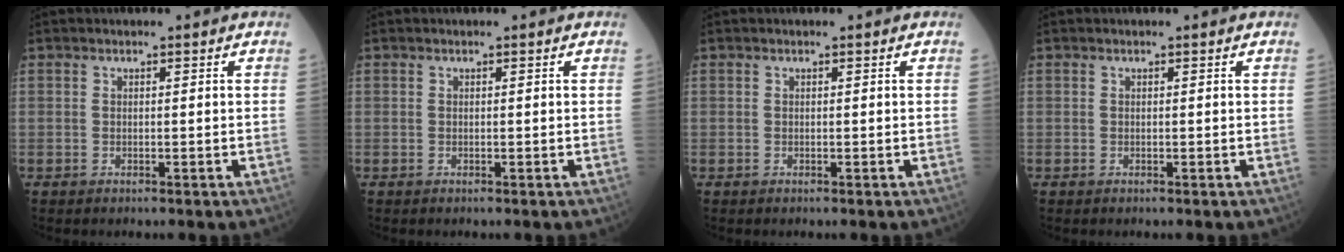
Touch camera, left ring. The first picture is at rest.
{"total": 0.0}
{"total": 0.0}
{"total": 0.0}